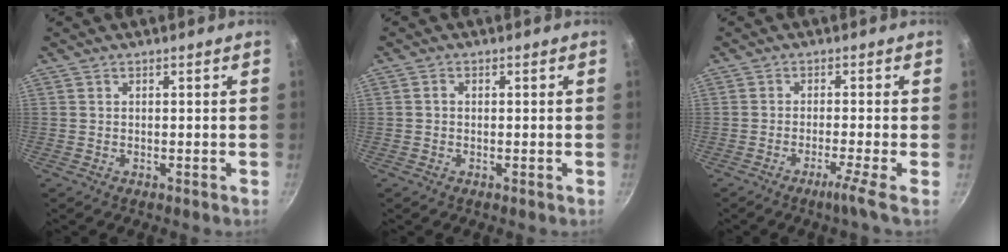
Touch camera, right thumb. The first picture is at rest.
{"total": 1.0, "force": [-0.1, 0.8, 0.5], "torque": [-0.009, 0.006, -0.002]}
{"total": 3.9, "force": [-2.1, -0.9, 3.1], "torque": [-0.070, 0.003, -0.040]}